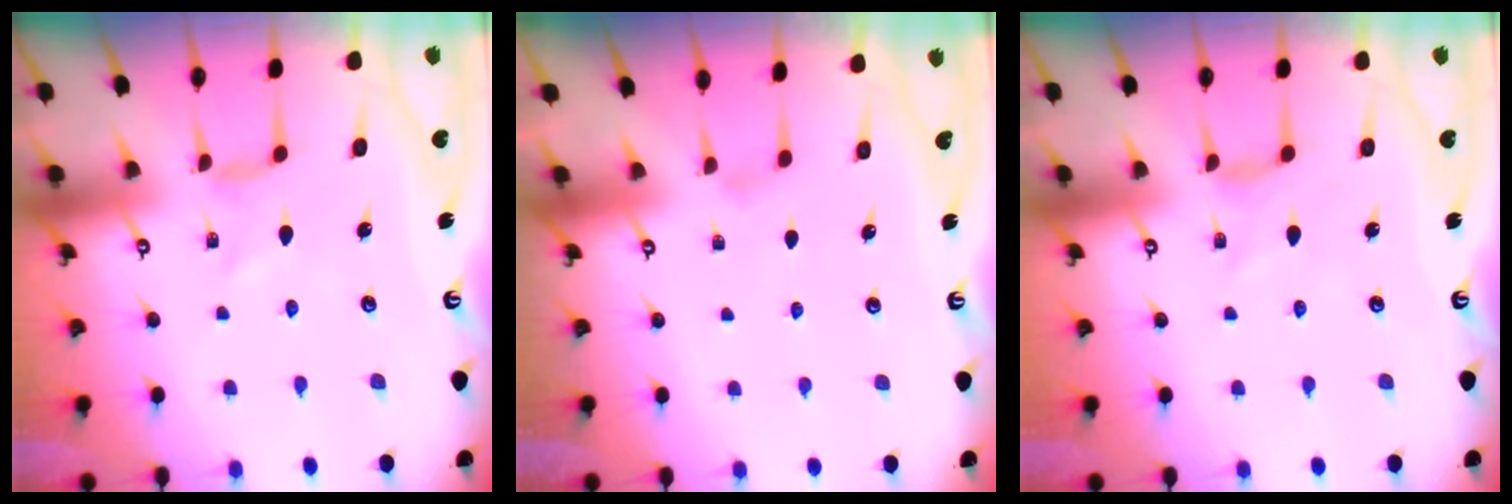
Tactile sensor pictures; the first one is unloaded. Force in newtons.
{"total": 0.6, "press": 0.5, "slide": 0.2}
{"total": 0.8, "press": 0.8, "slide": 0.2}